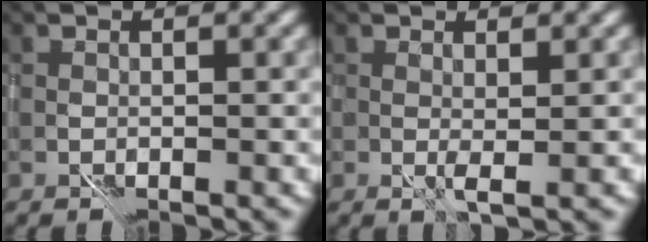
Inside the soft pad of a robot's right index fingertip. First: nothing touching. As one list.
[{"total": 1.7, "force": [1.4, -0.1, 0.9], "torque": [-0.015, 0.006, 0.025]}]